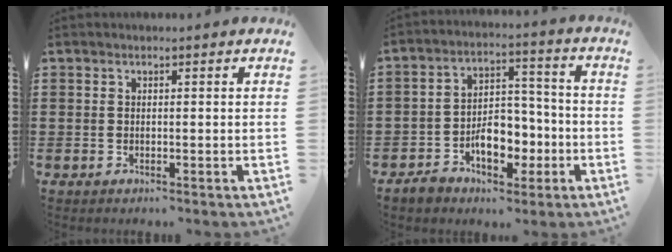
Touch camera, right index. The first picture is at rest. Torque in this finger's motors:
{"motor_torque": [1.47, -0.67, 0.38, 0.07]}